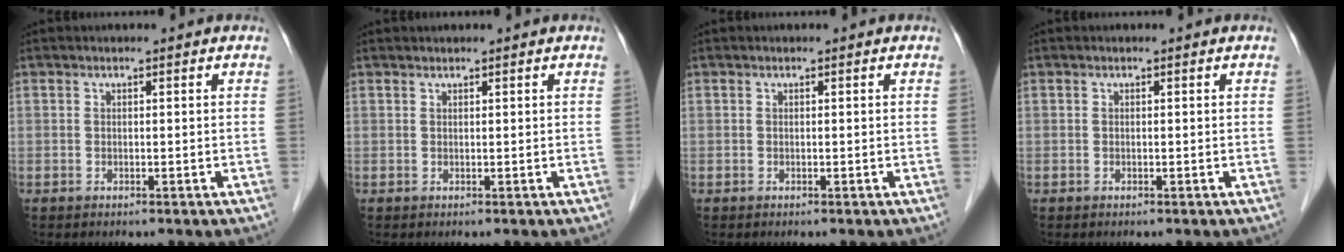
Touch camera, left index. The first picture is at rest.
{"total": 0.0}
{"total": 0.0}
{"total": 0.0}